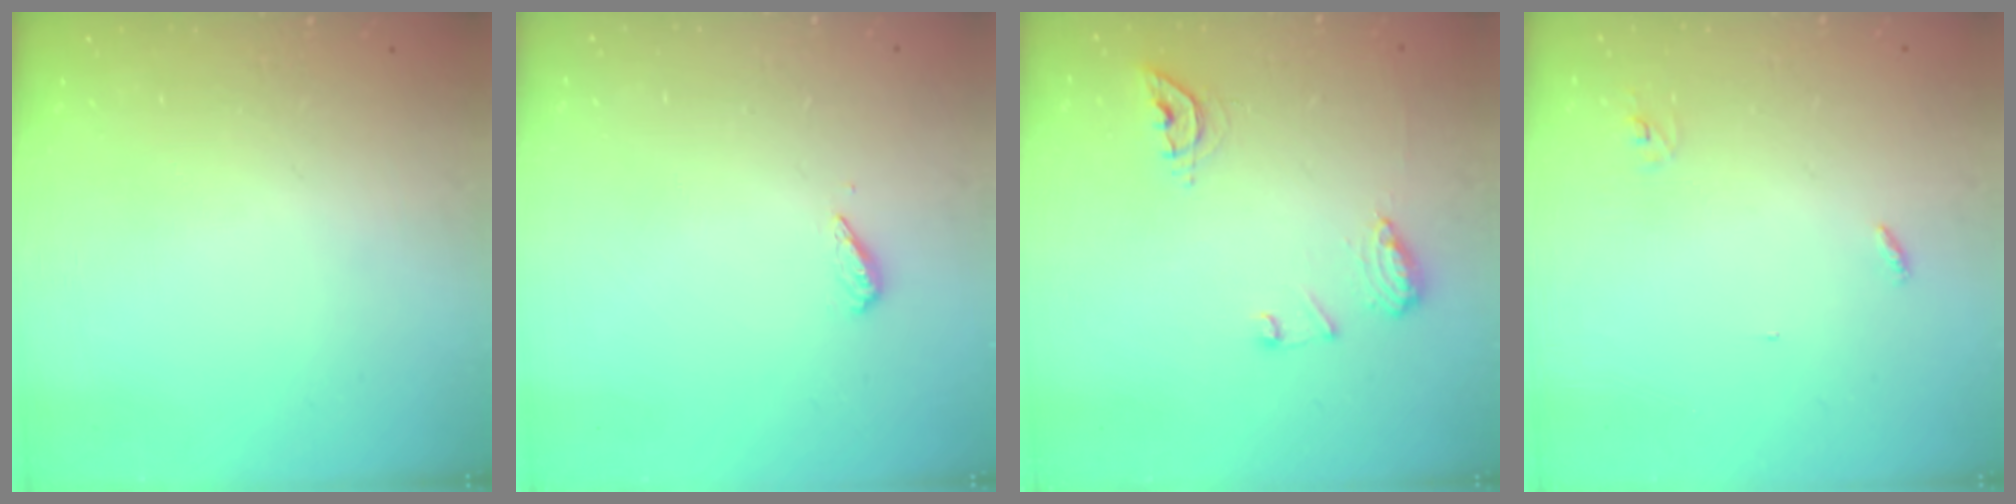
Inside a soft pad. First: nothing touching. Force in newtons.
{"total": 2.9, "press": 2.9, "slide": 0.4}
{"total": 10.5, "press": 10.5, "slide": 0.7}
{"total": 2.8, "press": 2.8, "slide": 0.3}